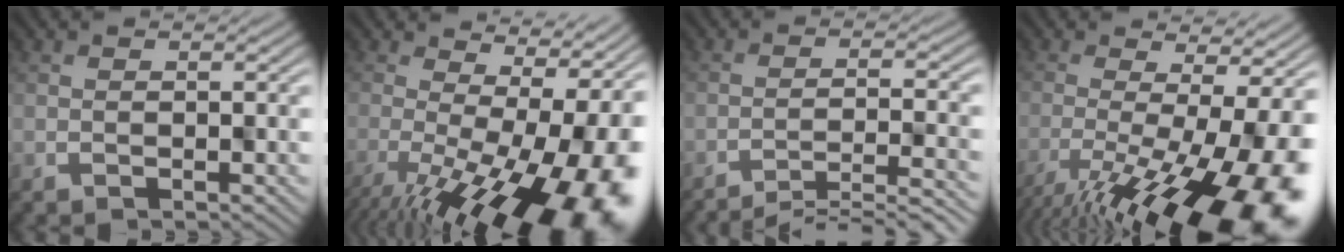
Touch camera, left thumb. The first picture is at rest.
{"total": 16.5, "force": [-5.4, 6.1, 14.4], "torque": [-0.223, -0.035, -0.059]}
{"total": 7.4, "force": [-5.8, 1.2, 4.4], "torque": [-0.074, 0.007, -0.081]}
{"total": 16.1, "force": [-8.2, 4.7, 13.0], "torque": [-0.215, -0.049, -0.112]}